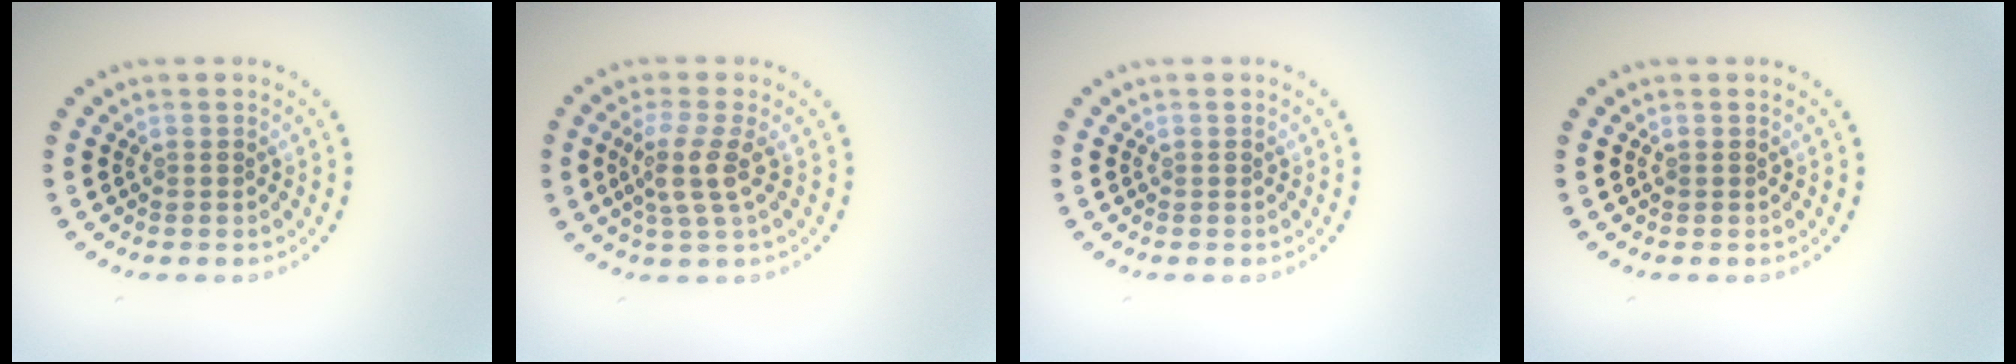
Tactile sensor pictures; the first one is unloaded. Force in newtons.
{"total": 3.0, "press": 2.4, "slide": 1.9}
{"total": 0.0}
{"total": 0.0}